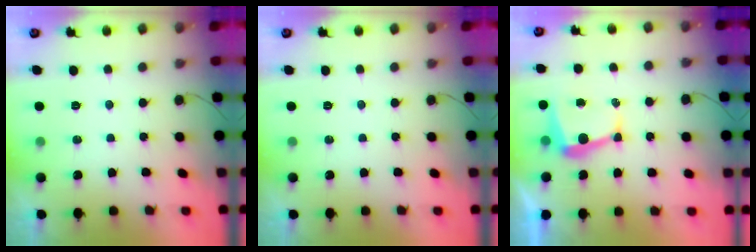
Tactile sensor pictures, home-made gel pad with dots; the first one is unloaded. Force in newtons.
{"total": 0.0}
{"total": 5.8, "press": 5.8, "slide": 0.7}